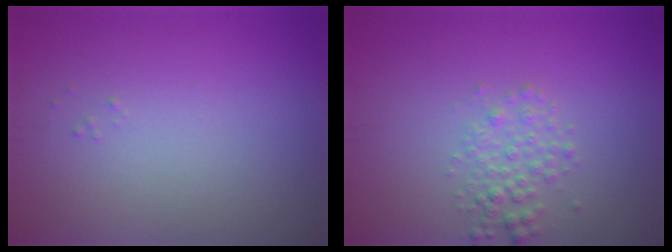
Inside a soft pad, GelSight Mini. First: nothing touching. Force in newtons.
{"total": 2.1, "press": 2.1, "slide": 0.1}